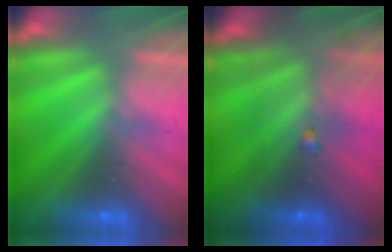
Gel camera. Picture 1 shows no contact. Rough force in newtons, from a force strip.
{"total": 7.5}